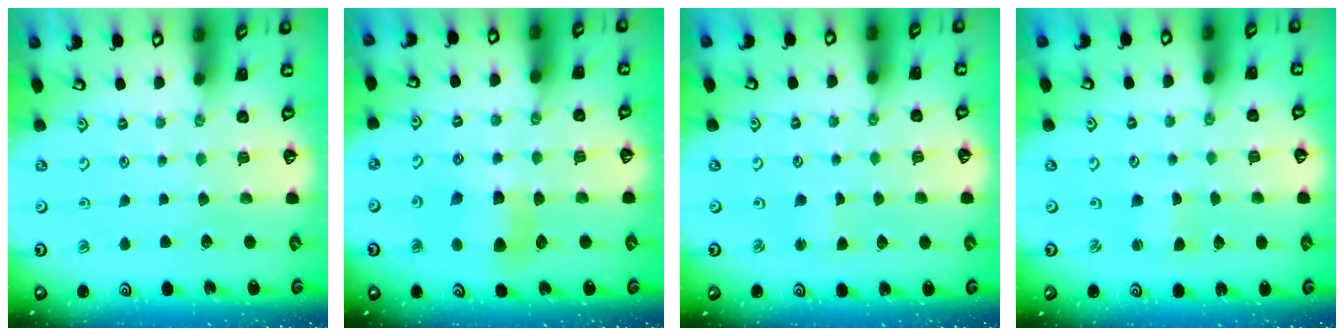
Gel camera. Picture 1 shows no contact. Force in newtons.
{"total": 6.1, "press": 6.1, "slide": 0.6}
{"total": 1.6, "press": 1.5, "slide": 0.4}
{"total": 0.8, "press": 0.8, "slide": 0.1}